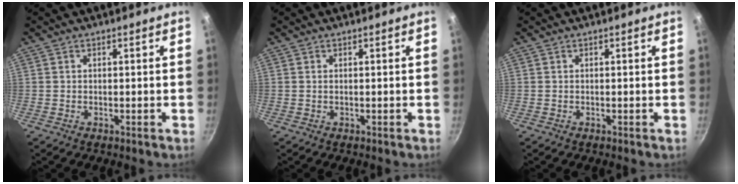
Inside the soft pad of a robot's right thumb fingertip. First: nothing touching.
{"total": 0.0}
{"total": 0.0}